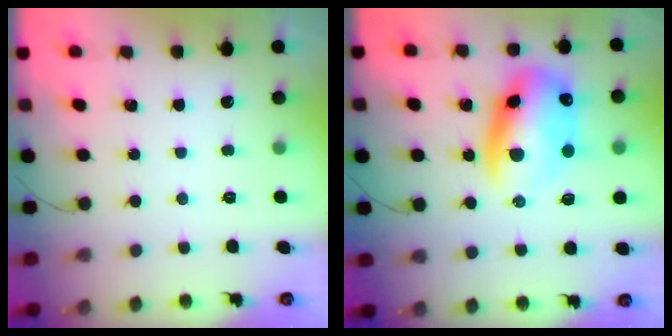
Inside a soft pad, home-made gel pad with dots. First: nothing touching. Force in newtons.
{"total": 14.3, "press": 14.0, "slide": 3.1}